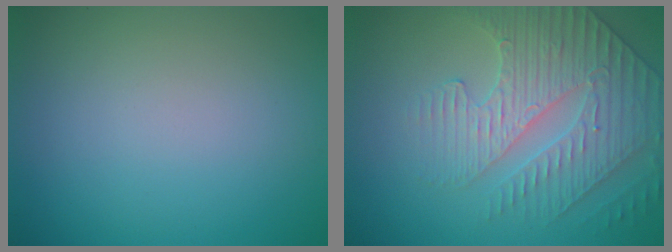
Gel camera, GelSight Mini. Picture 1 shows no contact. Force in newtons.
{"total": 4.2, "press": 4.1, "slide": 0.6}